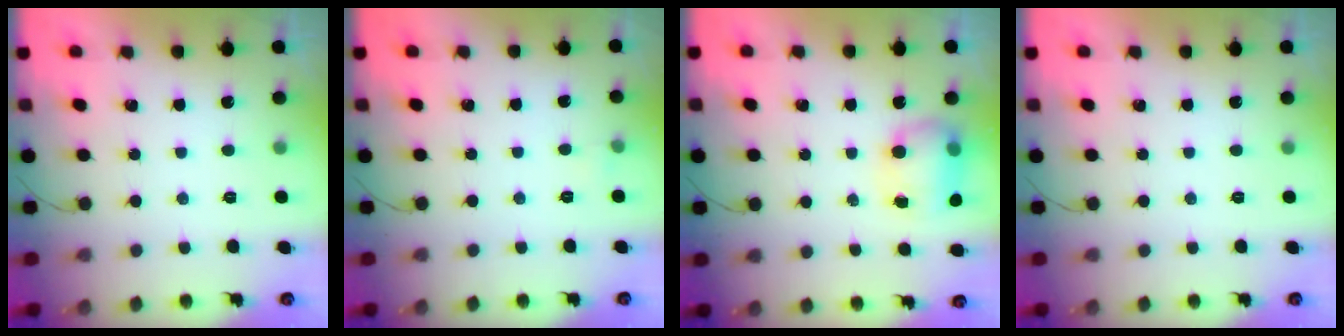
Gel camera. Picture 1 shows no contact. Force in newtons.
{"total": 2.5, "press": 2.3, "slide": 1.1}
{"total": 8.0, "press": 8.0, "slide": 0.6}
{"total": 0.0}